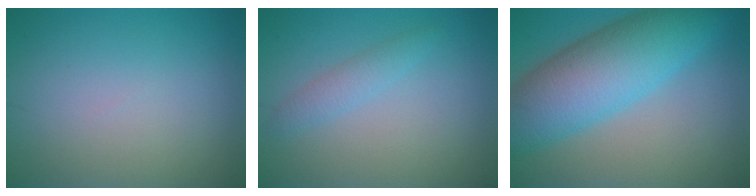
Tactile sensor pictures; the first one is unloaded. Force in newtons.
{"total": 1.7, "press": 1.7, "slide": 0.1}
{"total": 9.9, "press": 9.9, "slide": 0.2}